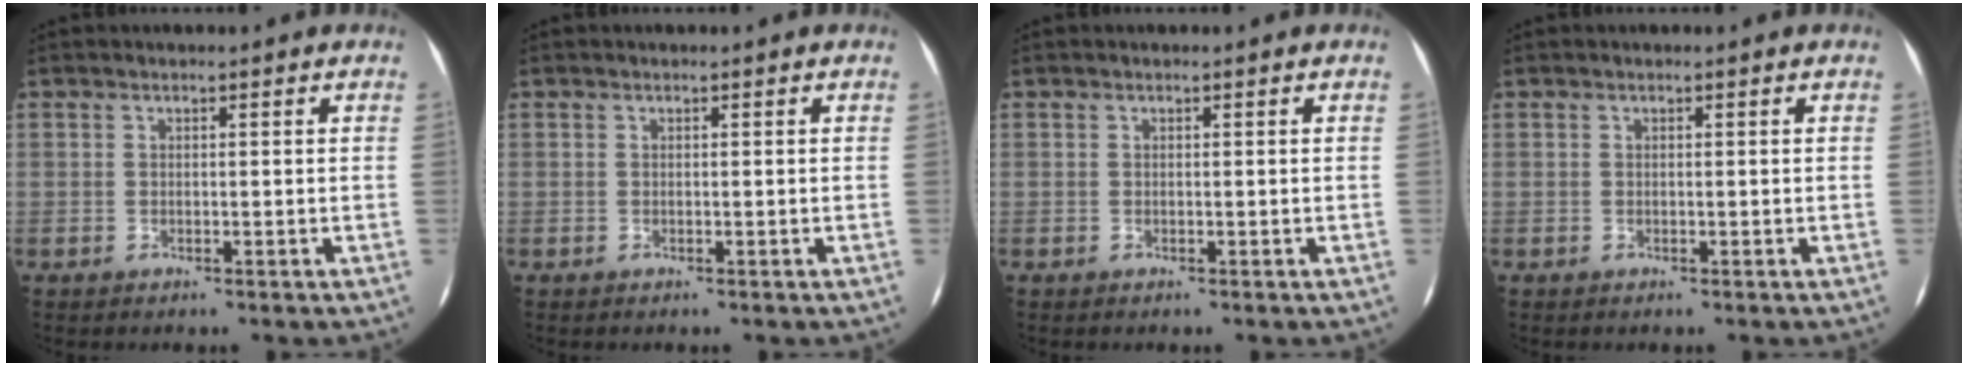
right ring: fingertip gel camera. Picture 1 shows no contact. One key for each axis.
{"total": 0.0}
{"total": 0.0}
{"total": 0.0}